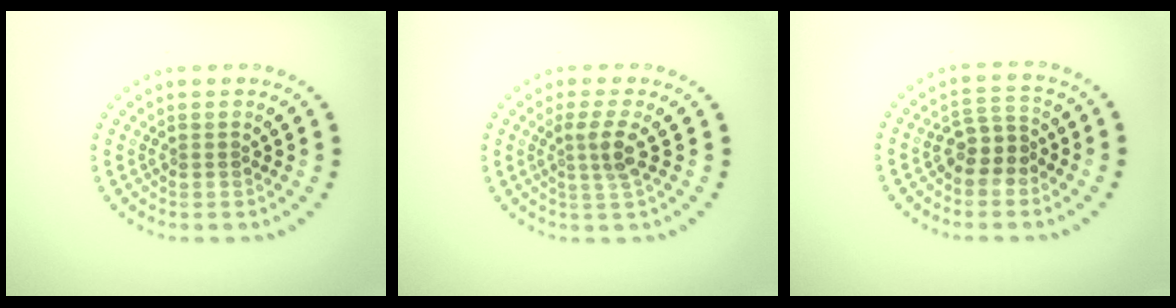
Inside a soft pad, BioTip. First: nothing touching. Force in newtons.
{"total": 2.4, "press": 1.8, "slide": 1.5}
{"total": 2.8, "press": 2.5, "slide": 1.3}